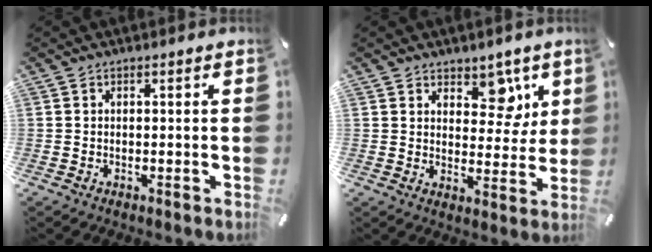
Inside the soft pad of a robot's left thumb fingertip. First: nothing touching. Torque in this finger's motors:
{"motor_torque": [0.39, -0.14, 0.08, -0.10, 0.04]}